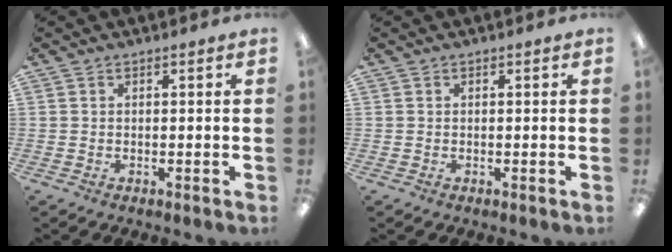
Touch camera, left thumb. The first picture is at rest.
{"total": 0.0}